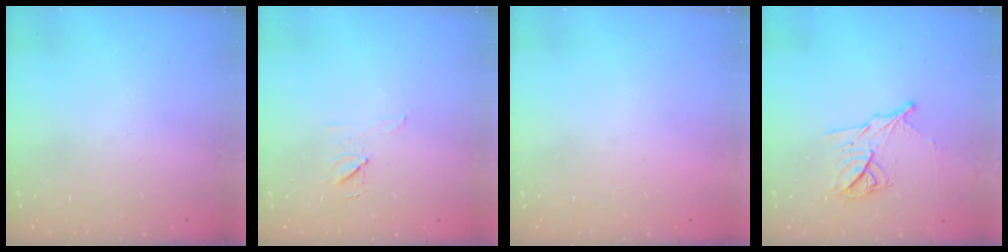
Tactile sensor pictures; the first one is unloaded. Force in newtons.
{"total": 5.9, "press": 5.9, "slide": 0.9}
{"total": 1.5, "press": 1.5, "slide": 0.1}
{"total": 11.4, "press": 11.4, "slide": 0.3}